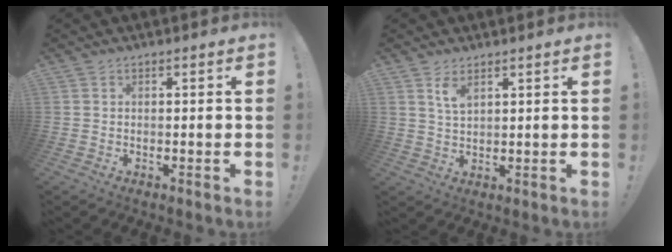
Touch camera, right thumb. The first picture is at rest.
{"total": 4.4, "force": [2.8, 1.7, 2.9], "torque": [-0.044, -0.018, 0.047]}